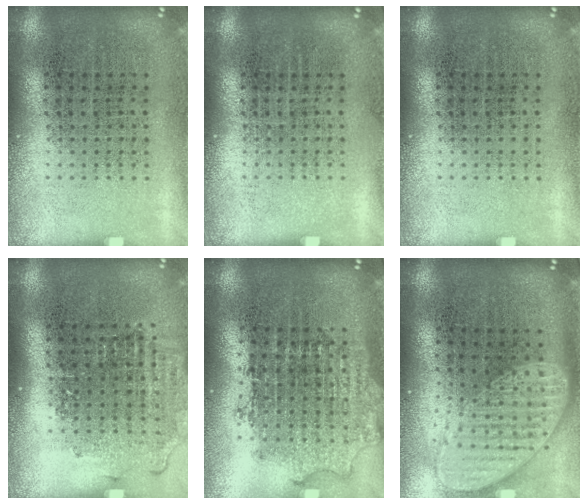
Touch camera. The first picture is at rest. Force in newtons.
{"total": 0.0}
{"total": 0.0}
{"total": 1.3, "press": 1.1, "slide": 0.6}
{"total": 1.8, "press": 1.4, "slide": 1.1}
{"total": 2.0, "press": 1.6, "slide": 1.2}